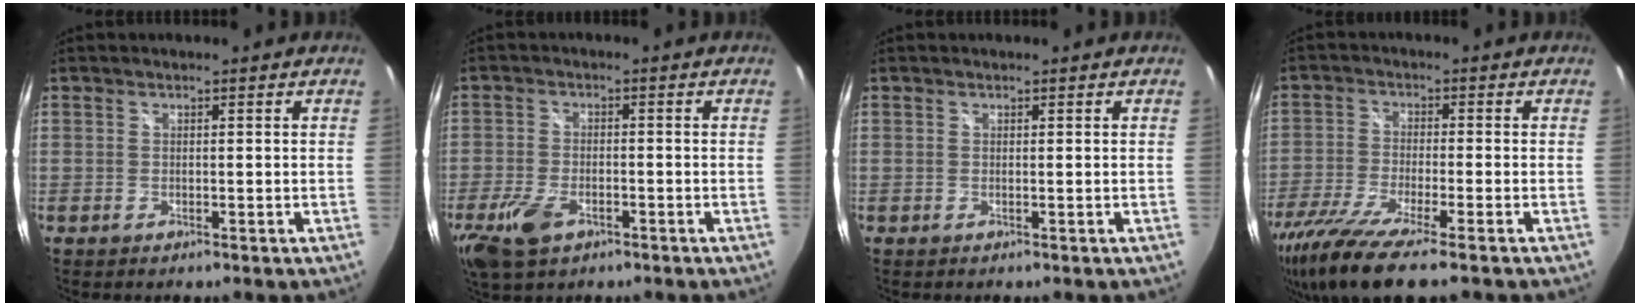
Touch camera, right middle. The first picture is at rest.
{"total": 8.7, "force": [-4.8, 4.6, 5.7], "torque": [-0.145, -0.020, -0.087]}
{"total": 0.0}
{"total": 12.5, "force": [-9.3, 1.2, 8.3], "torque": [-0.184, -0.048, -0.170]}